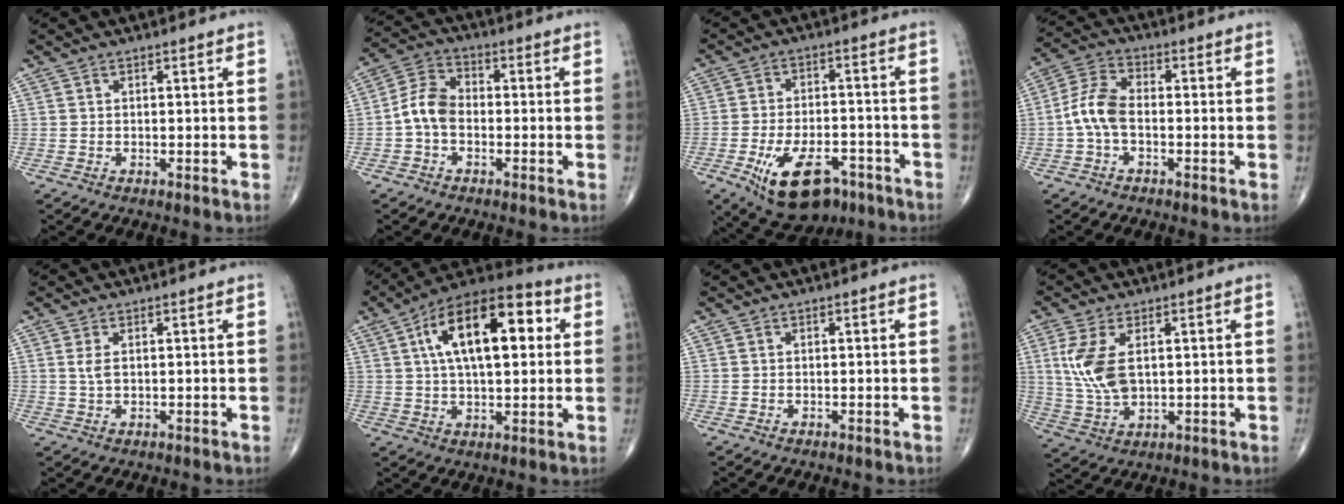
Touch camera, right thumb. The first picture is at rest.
{"total": 6.9, "force": [-1.4, 4.7, 4.8], "torque": [-0.085, 0.024, -0.041]}
{"total": 14.7, "force": [-7.7, 7.7, 9.9], "torque": [-0.151, 0.026, -0.112]}
{"total": 7.2, "force": [-1.3, 4.0, 5.9], "torque": [-0.127, 0.024, -0.035]}
{"total": 2.2, "force": [0.5, 1.1, 1.9], "torque": [-0.039, 0.001, 0.014]}
{"total": 19.3, "force": [4.8, 9.0, 16.5], "torque": [-0.243, 0.021, 0.066]}
{"total": 0.0}
{"total": 9.4, "force": [1.9, 5.0, 7.7], "torque": [-0.167, -0.008, 0.046]}